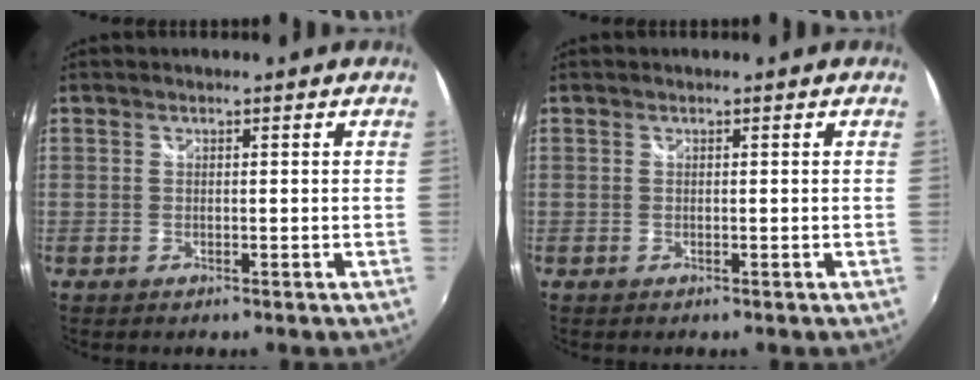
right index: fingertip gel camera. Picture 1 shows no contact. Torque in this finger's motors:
{"motor_torque": [0.00, 0.00, 0.00, 0.00]}